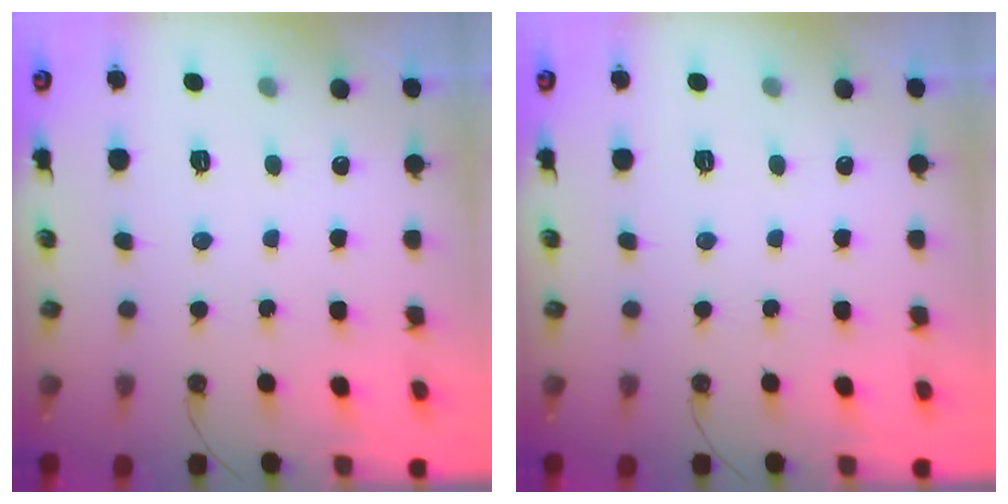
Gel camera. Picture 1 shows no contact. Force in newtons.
{"total": 0.0}